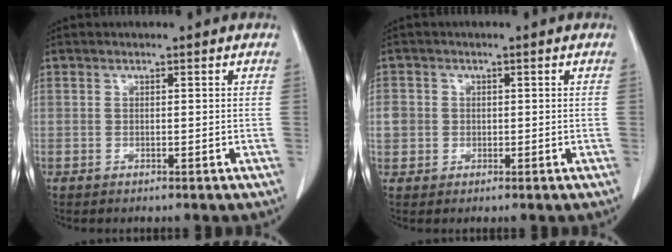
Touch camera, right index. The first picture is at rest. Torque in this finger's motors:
{"motor_torque": [0.24, 0.16, 0.16, 0.04]}